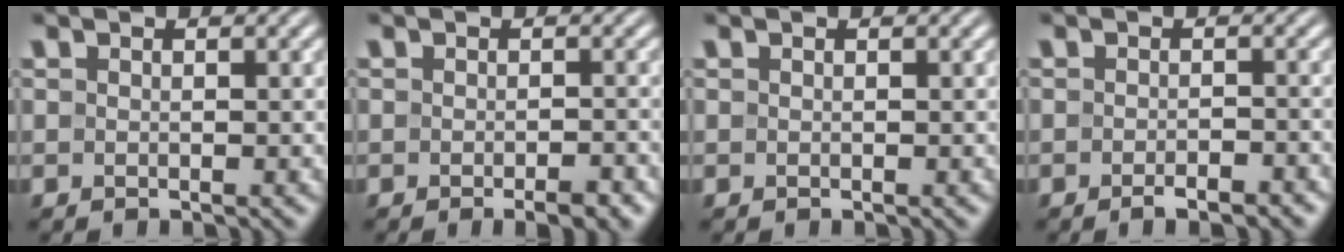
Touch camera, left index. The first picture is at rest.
{"total": 2.3, "force": [-1.4, 0.5, 1.8], "torque": [-0.024, -0.002, -0.019]}
{"total": 0.0}
{"total": 2.3, "force": [-1.6, 0.6, 1.6], "torque": [-0.022, 0.001, -0.023]}